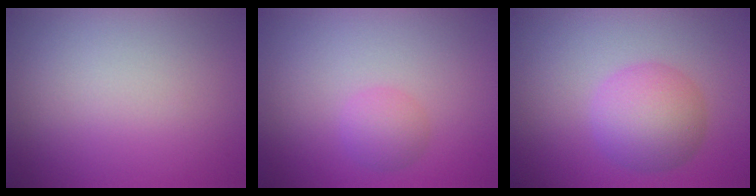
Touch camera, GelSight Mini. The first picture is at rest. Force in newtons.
{"total": 1.9, "press": 1.9, "slide": 0.1}
{"total": 4.9, "press": 4.9, "slide": 0.1}